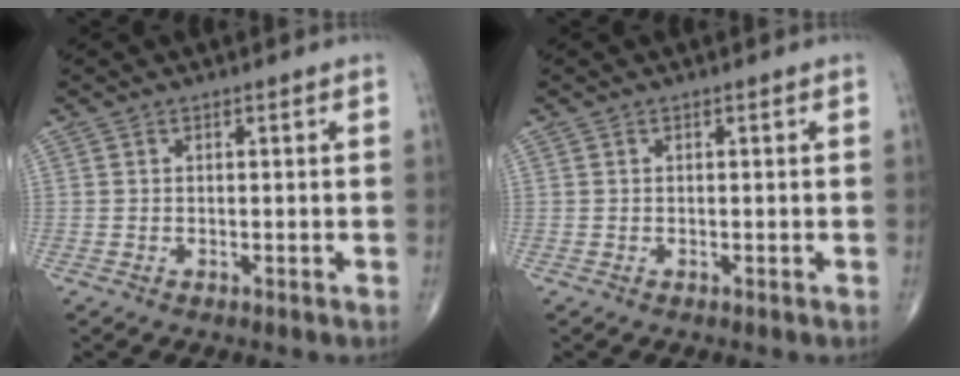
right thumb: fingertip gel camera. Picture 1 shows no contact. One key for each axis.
{"total": 0.0}